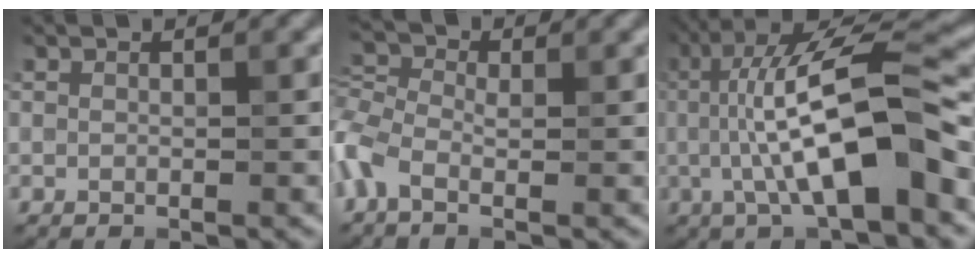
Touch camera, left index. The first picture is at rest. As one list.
[{"total": 3.6, "force": [-1.1, 1.9, 2.9], "torque": [-0.069, 0.006, -0.043]}, {"total": 10.6, "force": [-1.3, 2.8, 10.1], "torque": [-0.169, 0.022, -0.023]}]